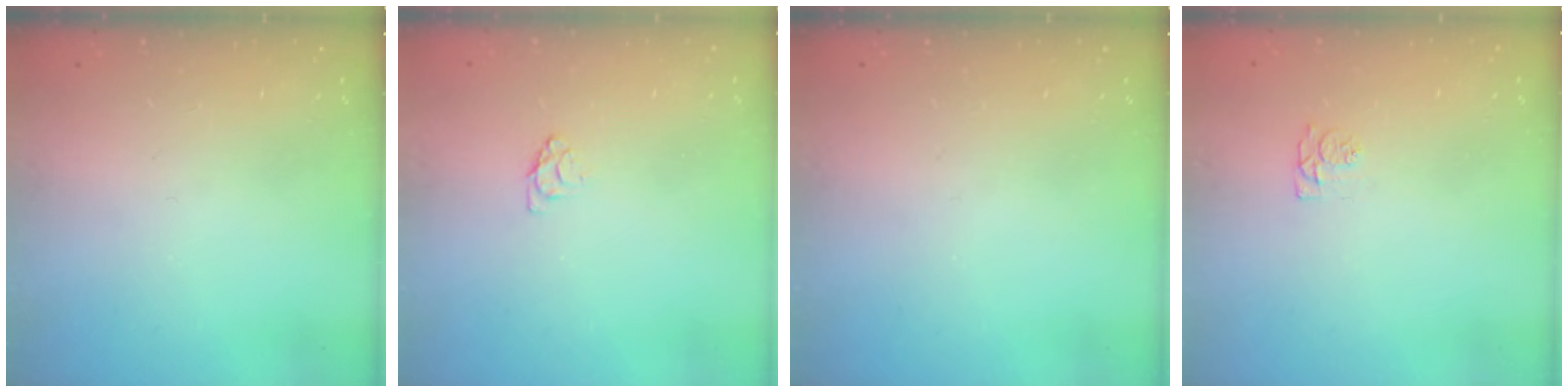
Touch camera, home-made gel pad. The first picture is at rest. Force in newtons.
{"total": 3.7, "press": 3.7, "slide": 0.4}
{"total": 0.0}
{"total": 4.9, "press": 4.9, "slide": 0.6}